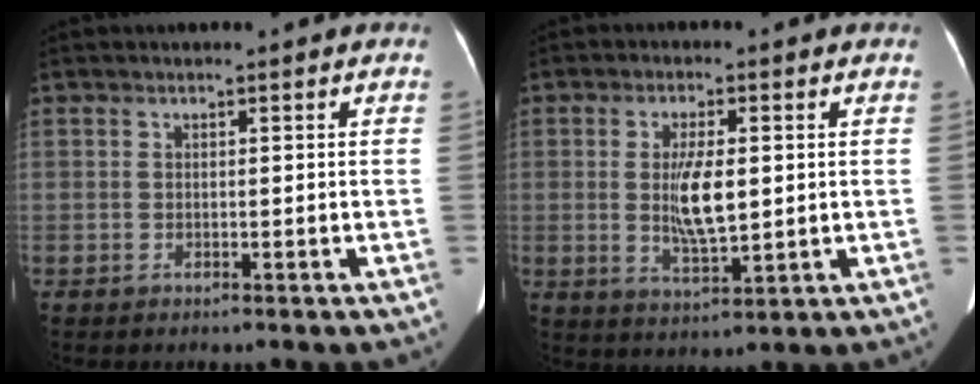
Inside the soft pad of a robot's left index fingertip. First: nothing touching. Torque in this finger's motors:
{"motor_torque": [1.49, -0.06, 0.69, 0.18]}